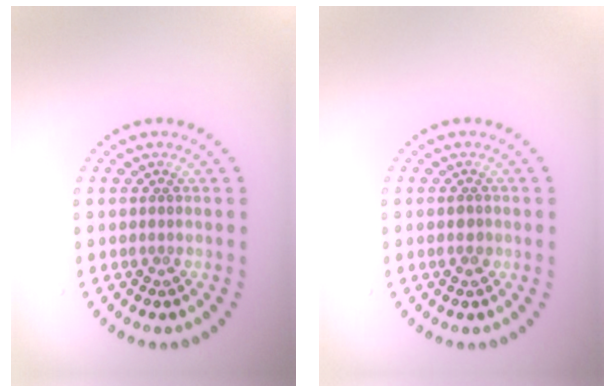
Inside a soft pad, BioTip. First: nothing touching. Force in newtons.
{"total": 1.0, "press": 1.0, "slide": 0.2}